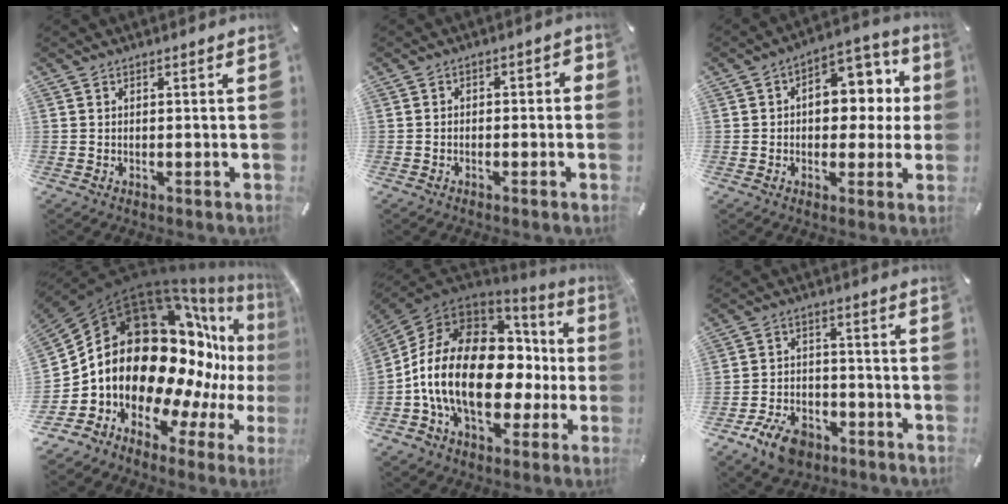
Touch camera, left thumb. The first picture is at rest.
{"total": 2.5, "force": [-1.6, 1.3, 1.3], "torque": [-0.022, 0.013, -0.032]}
{"total": 11.3, "force": [1.4, 7.9, 8.0], "torque": [-0.091, -0.008, 0.022]}
{"total": 24.1, "force": [3.2, 17.3, 16.4], "torque": [-0.244, -0.111, 0.100]}
{"total": 22.7, "force": [-2.2, 15.0, 16.9], "torque": [-0.334, 0.010, -0.030]}
{"total": 9.2, "force": [-5.8, 5.7, 4.3], "torque": [-0.080, 0.039, -0.103]}